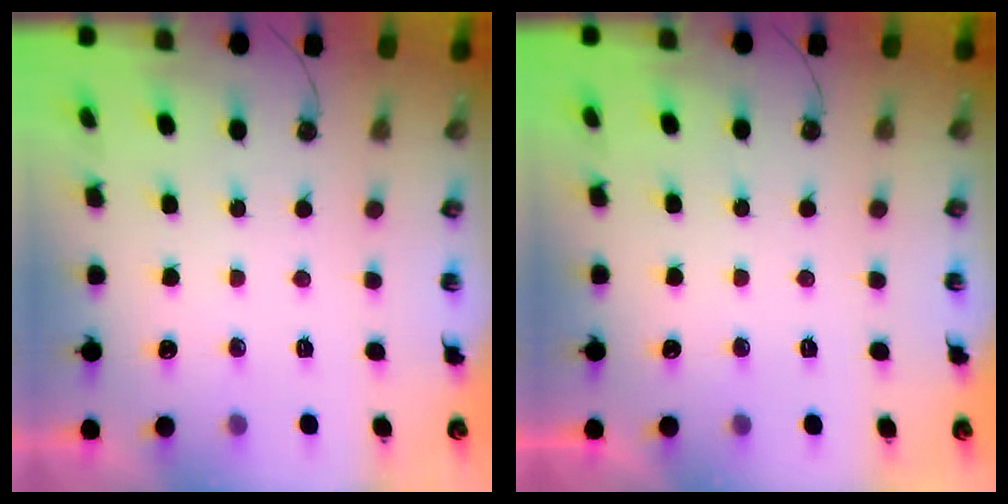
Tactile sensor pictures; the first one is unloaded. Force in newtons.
{"total": 0.0}